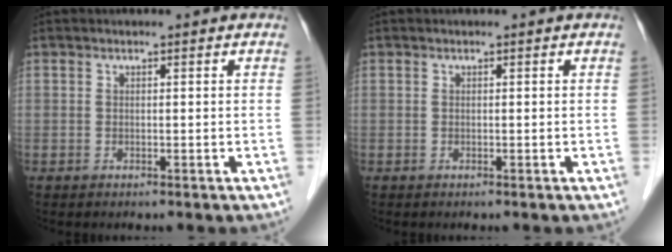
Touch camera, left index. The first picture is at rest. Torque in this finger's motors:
{"motor_torque": [0.00, 0.00, 0.00, 0.00]}